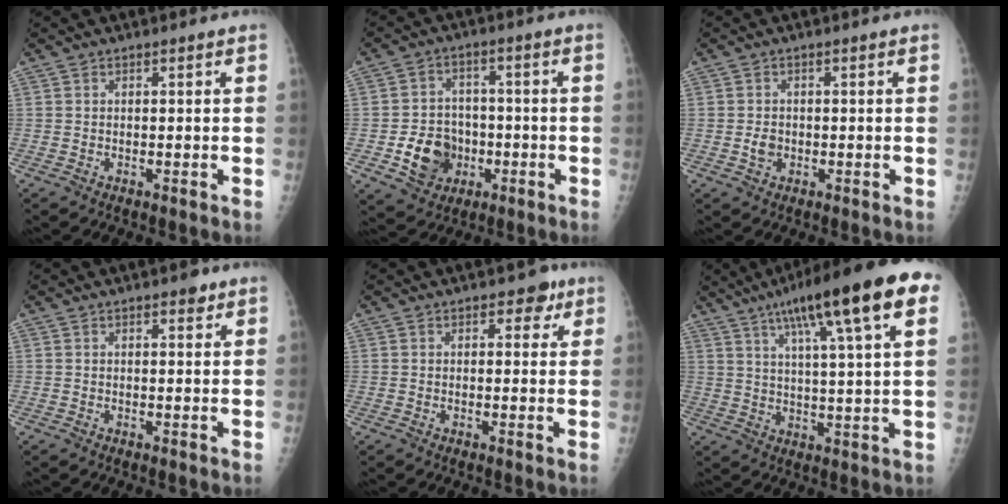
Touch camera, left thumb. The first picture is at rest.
{"total": 10.0, "force": [-3.2, 8.2, 4.6], "torque": [-0.042, 0.018, -0.049]}
{"total": 2.2, "force": [-0.7, 1.8, 1.0], "torque": [-0.011, 0.005, -0.012]}
{"total": 2.0, "force": [1.2, 1.0, 1.3], "torque": [-0.007, -0.004, 0.014]}
{"total": 3.5, "force": [1.8, 2.3, 1.9], "torque": [0.005, -0.004, 0.017]}
{"total": 20.2, "force": [9.9, 3.3, 17.3], "torque": [-0.254, 0.005, 0.145]}